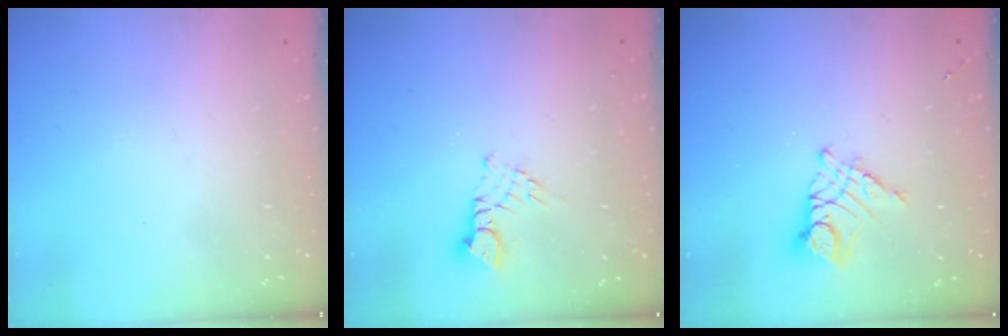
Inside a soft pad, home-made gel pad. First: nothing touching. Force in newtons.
{"total": 4.2, "press": 4.2, "slide": 0.4}
{"total": 10.5, "press": 10.5, "slide": 1.0}